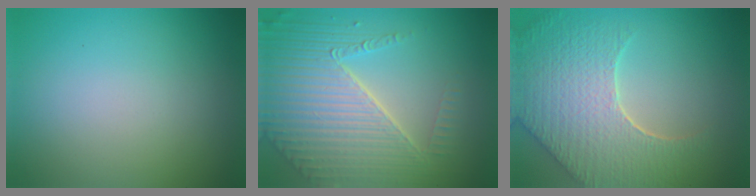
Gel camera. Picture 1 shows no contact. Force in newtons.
{"total": 7.8, "press": 5.6, "slide": 5.4}
{"total": 8.9, "press": 6.4, "slide": 6.2}